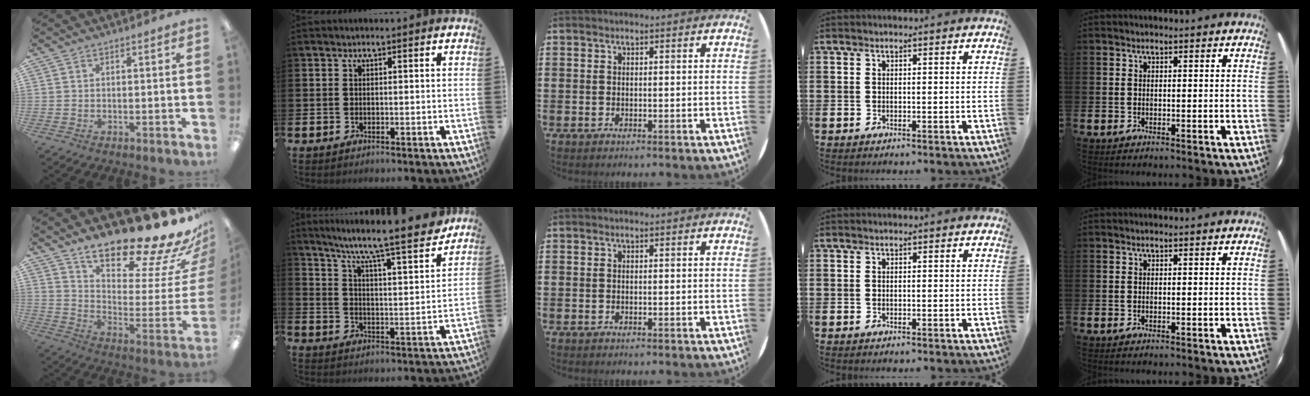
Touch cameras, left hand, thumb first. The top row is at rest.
{"thumb": {"total": 22.6, "force": [19.0, 5.1, 11.1], "torque": [-0.142, -0.154, 0.305]}, "index": {"total": 8.6, "force": [7.9, -0.2, 3.6], "torque": [-0.098, -0.065, 0.127]}}